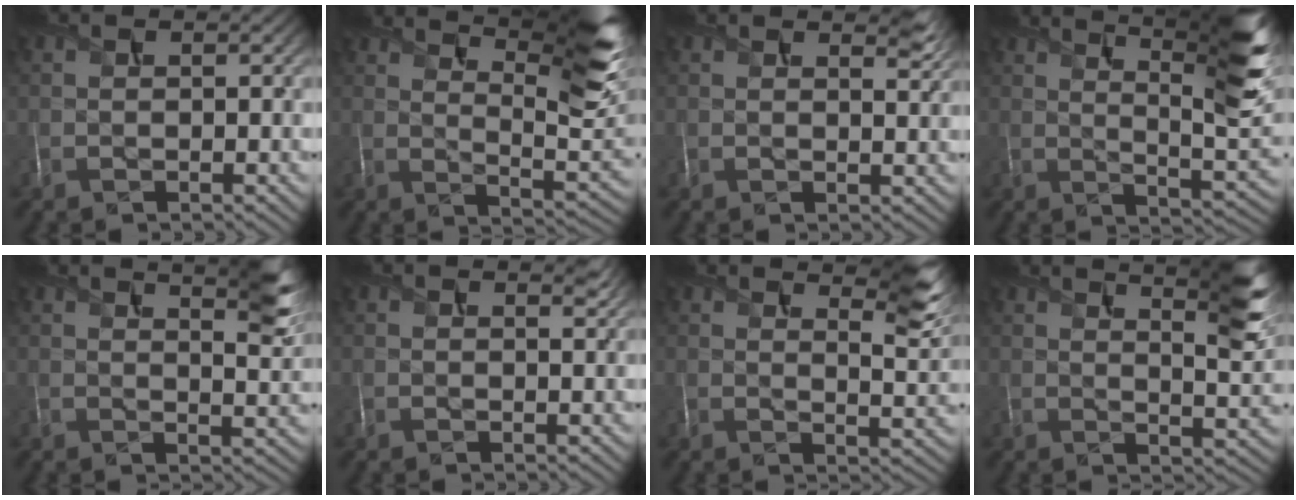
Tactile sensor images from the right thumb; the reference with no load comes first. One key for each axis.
{"total": 13.9, "fx": 9.3, "fy": 2.9, "fz": 9.9, "tx": -0.162, "ty": 0.001, "tz": 0.143}
{"total": 3.0, "fx": 2.3, "fy": 0.6, "fz": 1.8, "tx": -0.031, "ty": -0.002, "tz": 0.040}
{"total": 13.0, "fx": 7.7, "fy": 2.6, "fz": 10.2, "tx": -0.151, "ty": 0.002, "tz": 0.117}
{"total": 6.7, "fx": 4.5, "fy": 1.4, "fz": 4.9, "tx": -0.071, "ty": 0.004, "tz": 0.071}
{"total": 1.5, "fx": 1.2, "fy": 0.3, "fz": 0.9, "tx": -0.016, "ty": -0.005, "tz": 0.021}
{"total": 8.1, "fx": 5.7, "fy": 1.7, "fz": 5.5, "tx": -0.088, "ty": 0.004, "tz": 0.100}
{"total": 8.7, "fx": 5.5, "fy": 1.6, "fz": 6.6, "tx": -0.097, "ty": 0.006, "tz": 0.084}